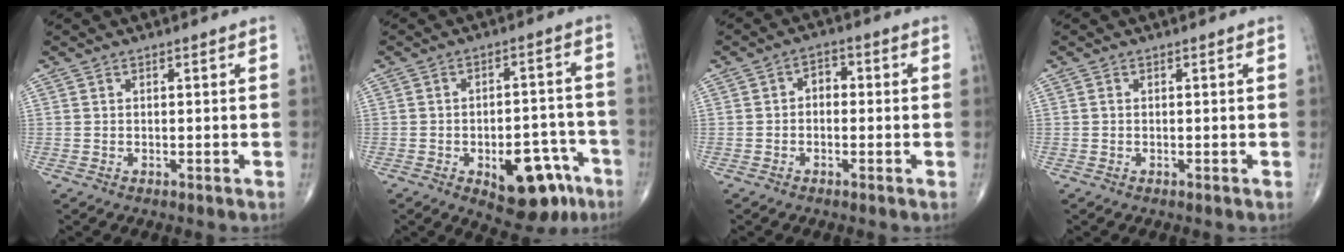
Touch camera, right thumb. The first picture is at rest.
{"total": 13.8, "force": [-6.5, 7.0, 10.0], "torque": [-0.101, 0.044, -0.078]}
{"total": 3.3, "force": [-0.4, 2.4, 2.2], "torque": [-0.015, 0.013, -0.020]}
{"total": 0.0}